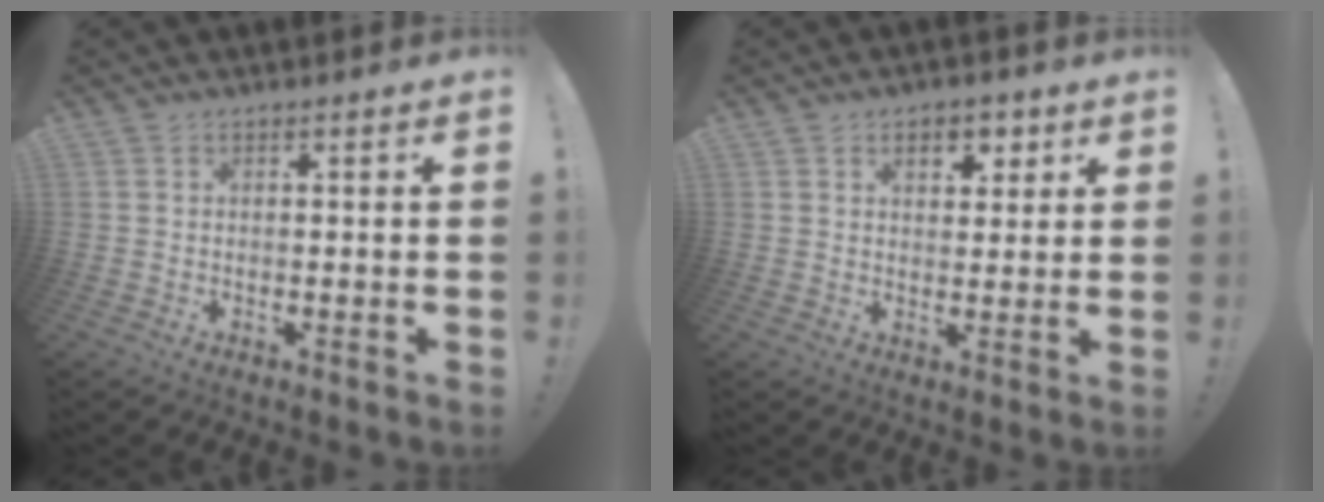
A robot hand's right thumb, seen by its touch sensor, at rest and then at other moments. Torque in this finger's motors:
{"motor_torque": [0.36, 0.70, 0.20, -0.21, 0.00]}